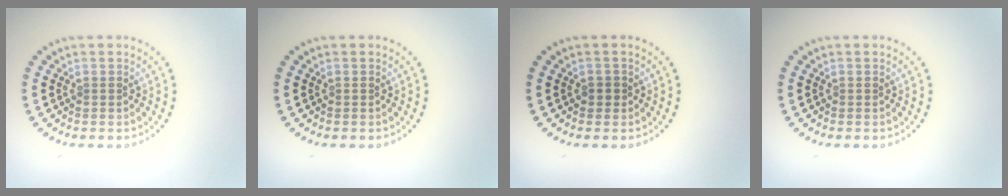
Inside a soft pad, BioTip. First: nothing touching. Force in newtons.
{"total": 0.0}
{"total": 0.9, "press": 0.9, "slide": 0.4}
{"total": 0.0}